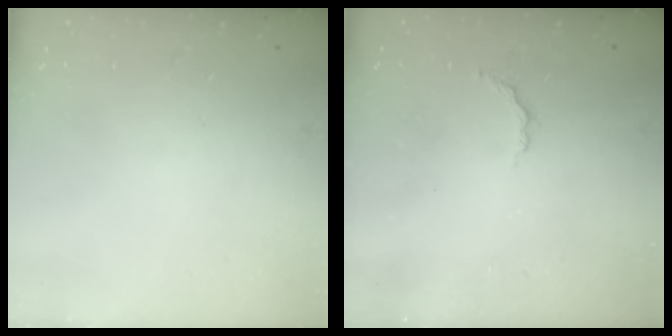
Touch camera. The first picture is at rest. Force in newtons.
{"total": 2.6, "press": 2.4, "slide": 1.0}